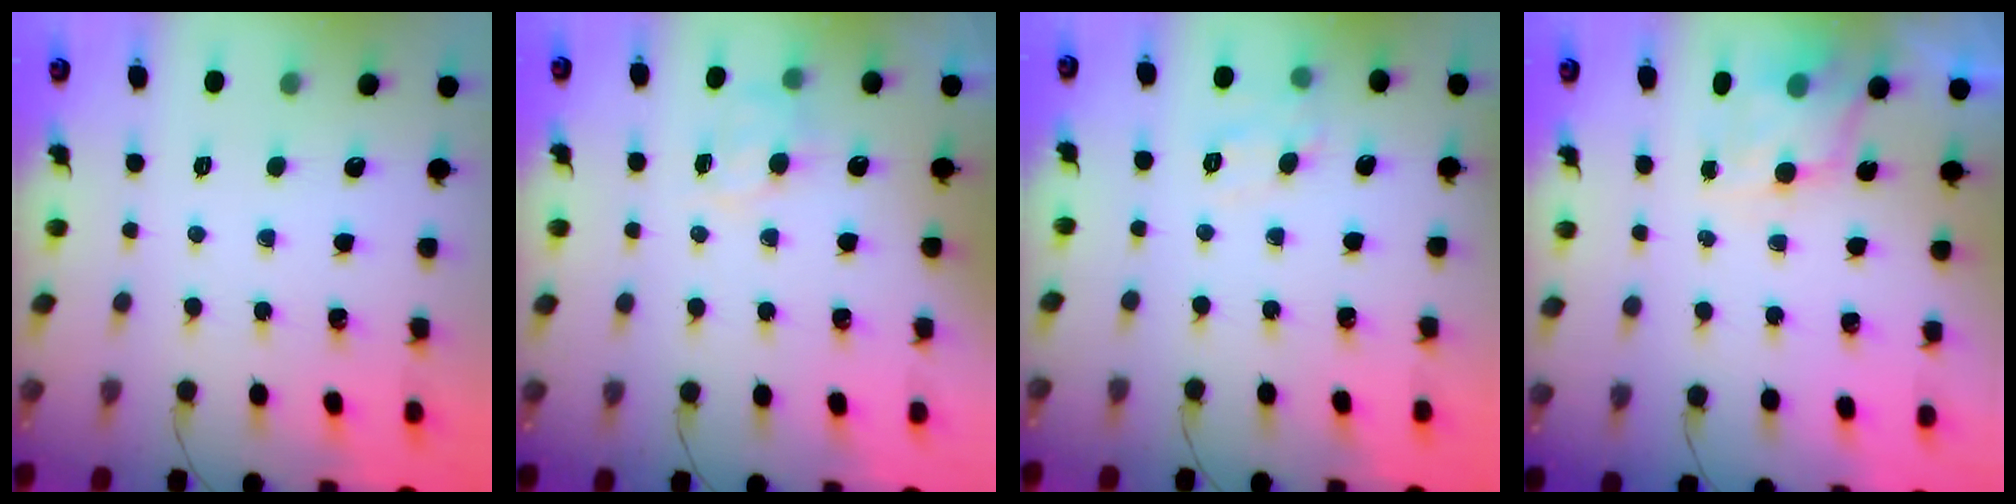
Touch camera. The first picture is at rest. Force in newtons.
{"total": 7.4, "press": 7.2, "slide": 1.7}
{"total": 7.3, "press": 7.2, "slide": 1.4}
{"total": 6.1, "press": 6.1, "slide": 0.2}